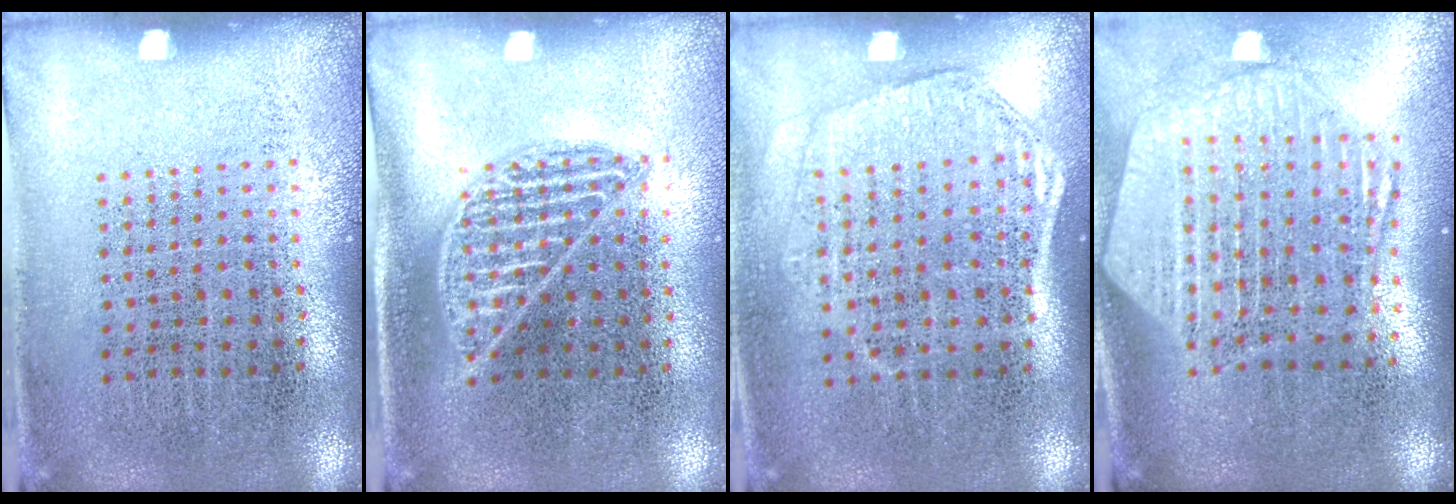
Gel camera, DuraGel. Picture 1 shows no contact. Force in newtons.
{"total": 1.0, "press": 0.9, "slide": 0.3}
{"total": 1.5, "press": 1.4, "slide": 0.6}
{"total": 2.7, "press": 2.2, "slide": 1.5}